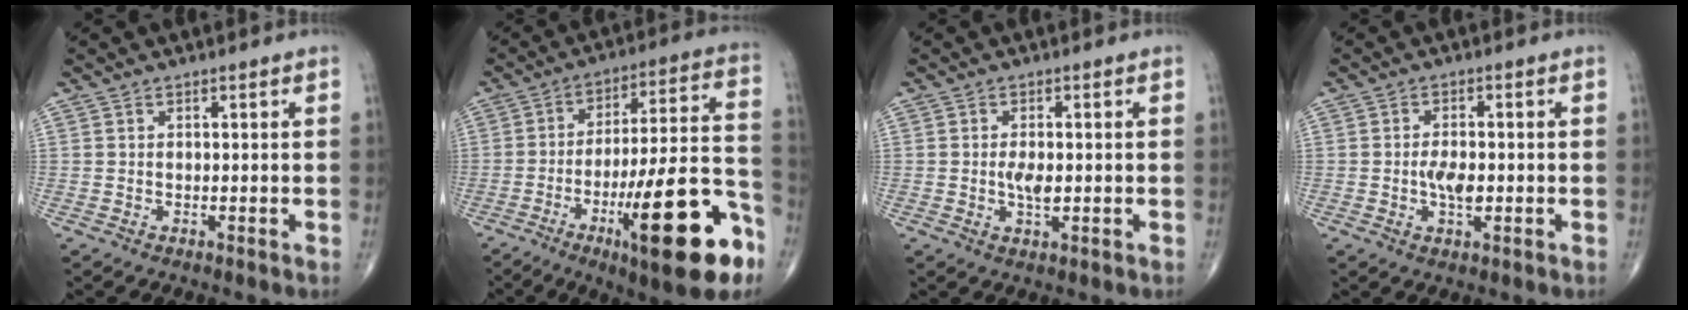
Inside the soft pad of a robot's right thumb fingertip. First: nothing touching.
{"total": 24.1, "force": [-10.8, 5.4, 20.9], "torque": [-0.288, 0.055, -0.157]}
{"total": 3.3, "force": [-0.3, 1.4, 2.9], "torque": [-0.055, -0.004, -0.006]}
{"total": 4.2, "force": [-0.7, 2.0, 3.6], "torque": [-0.062, 0.000, -0.014]}